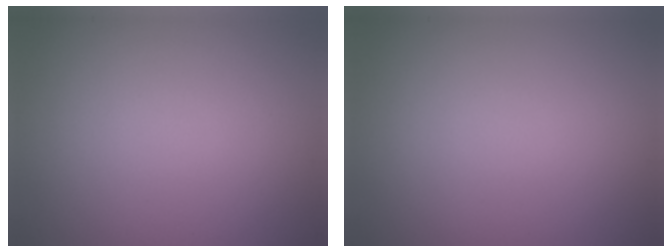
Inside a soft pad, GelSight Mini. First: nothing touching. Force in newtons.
{"total": 0.0}